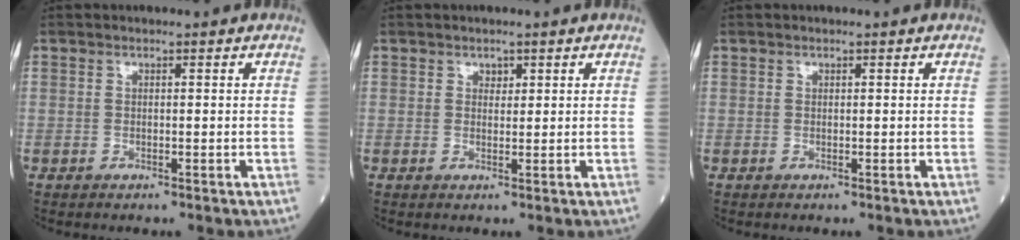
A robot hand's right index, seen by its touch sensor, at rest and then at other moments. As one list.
[{"total": 1.1, "force": [0.7, 0.8, 0.5], "torque": [-0.001, -0.004, 0.010]}, {"total": 0.0}]